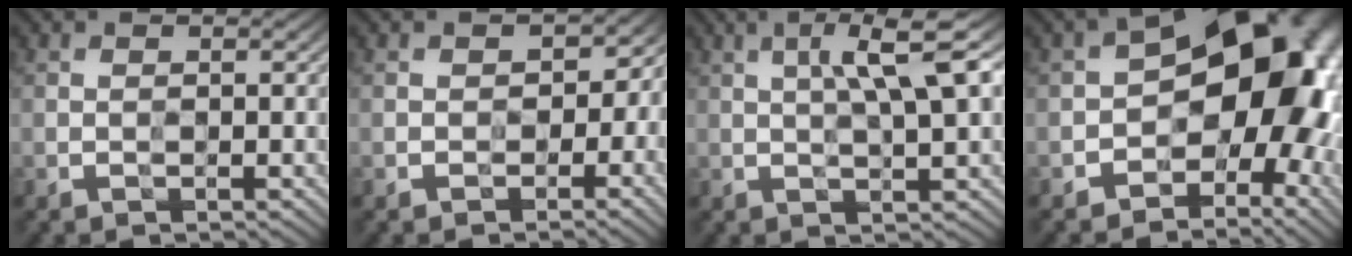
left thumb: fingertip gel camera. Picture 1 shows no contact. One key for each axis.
{"total": 2.2, "fx": -0.9, "fy": 1.9, "fz": 0.7, "tx": 0.005, "ty": -0.006, "tz": -0.014}
{"total": 6.4, "fx": 2.4, "fy": 0.8, "fz": 5.9, "tx": -0.100, "ty": 0.015, "tz": 0.043}
{"total": 14.9, "fx": -1.4, "fy": 10.1, "fz": 10.9, "tx": -0.110, "ty": 0.005, "tz": -0.032}